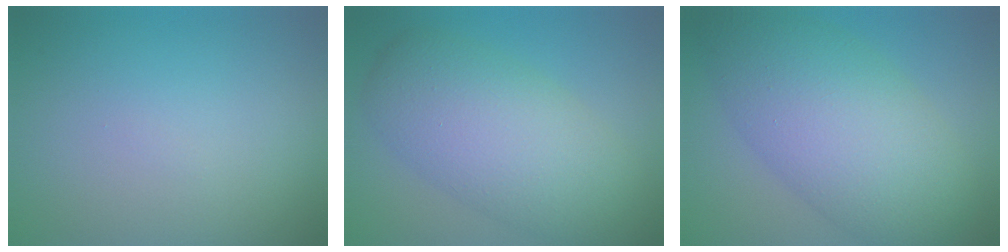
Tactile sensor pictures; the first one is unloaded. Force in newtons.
{"total": 8.1, "press": 8.1, "slide": 0.4}
{"total": 9.4, "press": 9.3, "slide": 0.5}